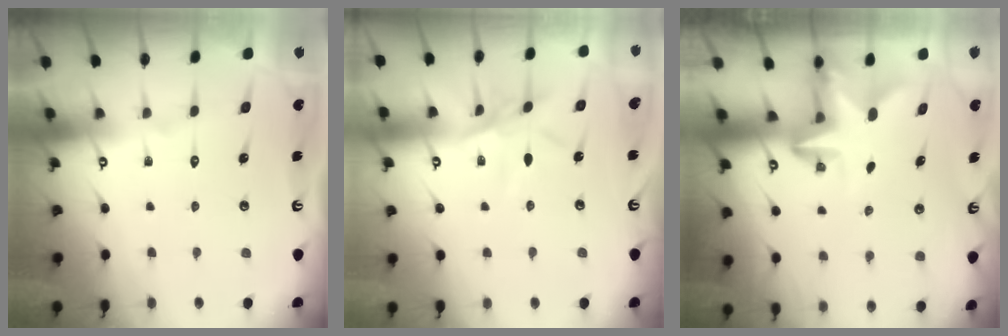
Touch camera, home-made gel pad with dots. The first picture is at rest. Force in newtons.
{"total": 6.4, "press": 6.3, "slide": 0.7}
{"total": 2.6, "press": 2.5, "slide": 0.5}